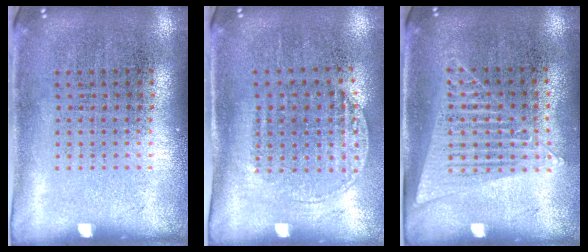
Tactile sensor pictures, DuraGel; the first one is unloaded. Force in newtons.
{"total": 1.4, "press": 1.2, "slide": 0.7}
{"total": 1.4, "press": 1.3, "slide": 0.5}